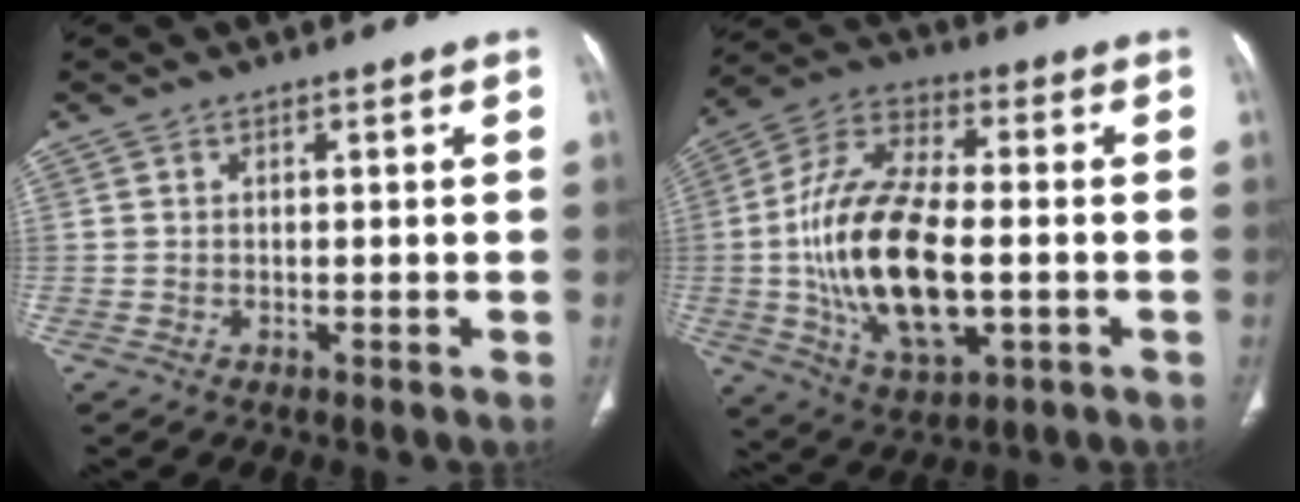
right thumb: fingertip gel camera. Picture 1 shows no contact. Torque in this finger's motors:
{"motor_torque": [-0.14, 2.86, 1.82, 0.36, 0.28]}